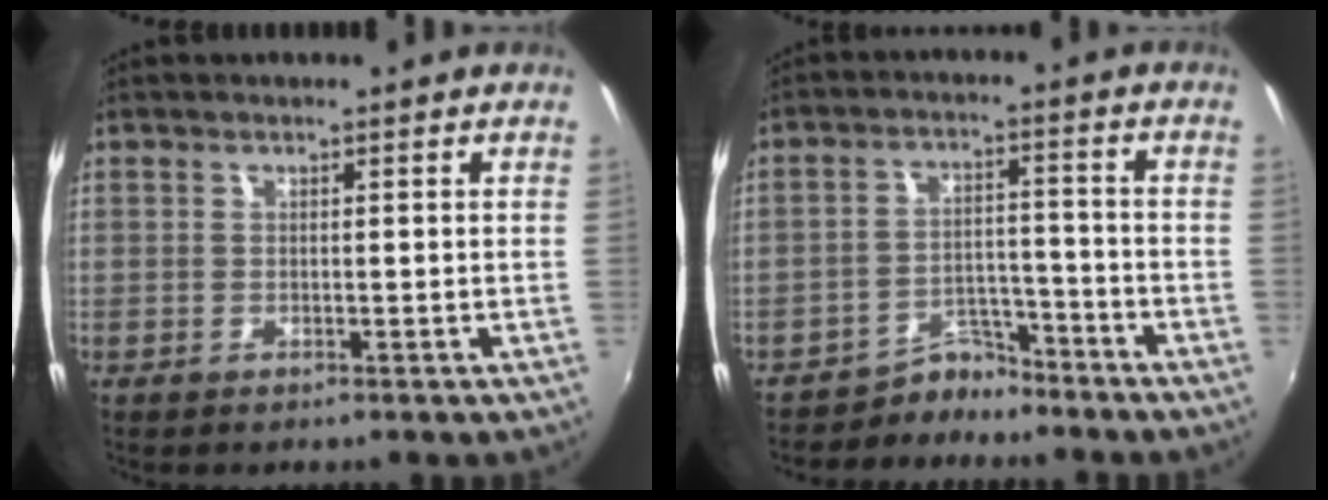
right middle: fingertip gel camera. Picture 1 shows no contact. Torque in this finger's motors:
{"motor_torque": [-0.39, -0.40, -0.06, -0.02]}